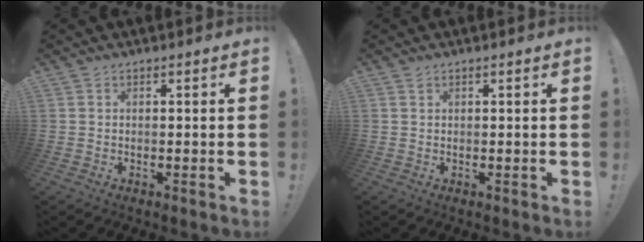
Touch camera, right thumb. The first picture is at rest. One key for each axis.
{"total": 1.0, "fx": 0.7, "fy": 0.7, "fz": 0.1, "tx": -0.001, "ty": -0.001, "tz": 0.013}